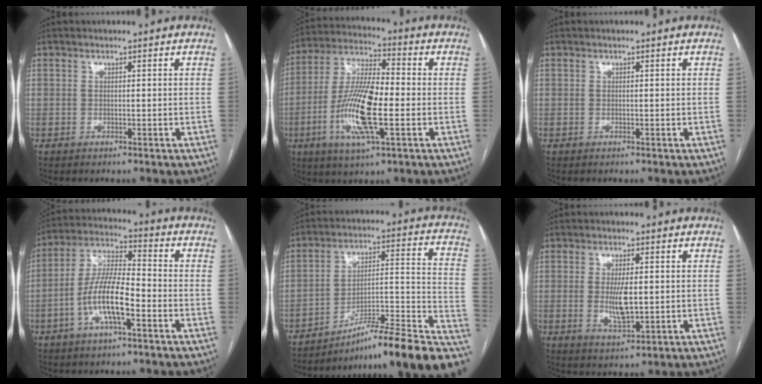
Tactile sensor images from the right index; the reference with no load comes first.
{"total": 14.4, "force": [-3.5, 2.8, 13.7], "torque": [-0.280, -0.004, -0.066]}
{"total": 0.0}
{"total": 10.6, "force": [-3.8, 2.5, 9.6], "torque": [-0.198, 0.010, -0.072]}
{"total": 23.7, "force": [-17.2, 1.9, 16.2], "torque": [-0.143, 0.023, -0.251]}
{"total": 5.6, "force": [-0.2, 1.6, 5.4], "torque": [-0.108, -0.011, 0.000]}